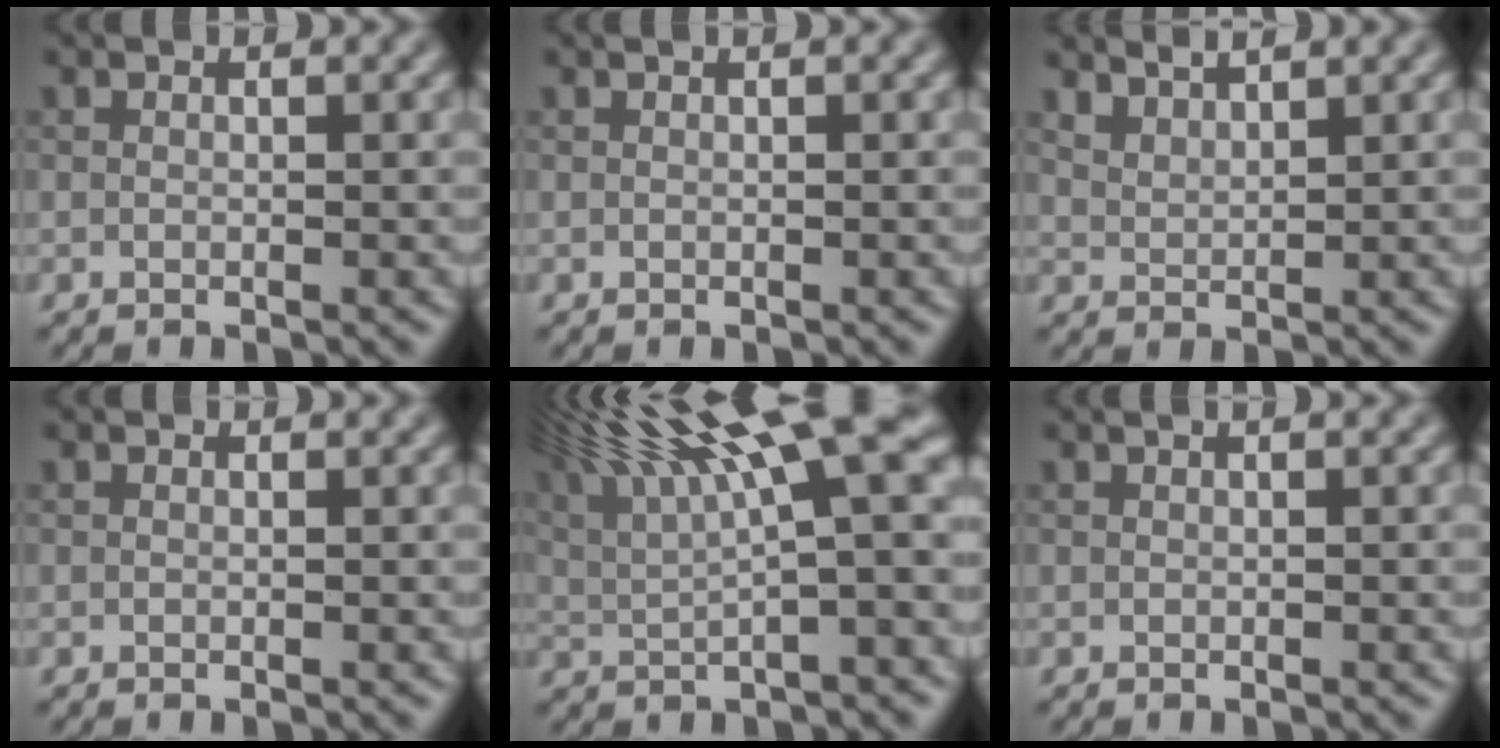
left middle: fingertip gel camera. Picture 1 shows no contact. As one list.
[{"total": 0.9, "force": [0.3, 0.2, 0.8], "torque": [-0.010, 0.007, 0.001]}, {"total": 2.0, "force": [2.0, 0.2, 0.5], "torque": [-0.009, 0.003, 0.038]}, {"total": 0.0}, {"total": 14.5, "force": [6.5, 3.2, 12.5], "torque": [-0.205, 0.025, 0.113]}, {"total": 1.5, "force": [0.6, 0.5, 1.3], "torque": [-0.015, 0.005, 0.004]}]